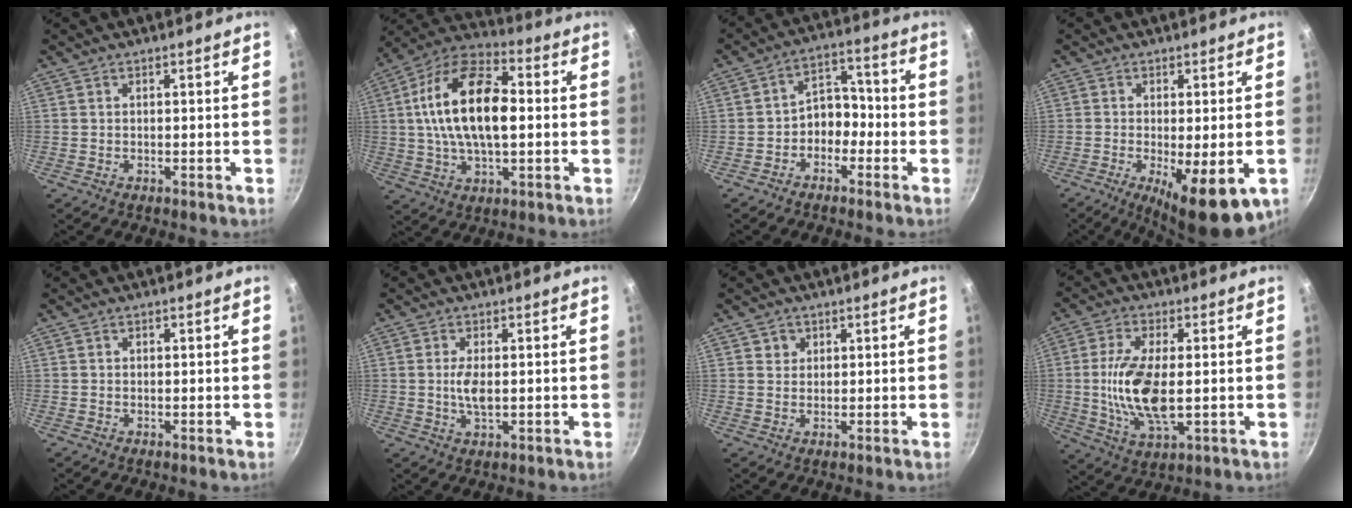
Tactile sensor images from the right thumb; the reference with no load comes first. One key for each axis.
{"total": 19.5, "fx": 1.6, "fy": 10.0, "fz": 16.7, "tx": -0.296, "ty": 0.023, "tz": 0.020}
{"total": 7.0, "fx": -2.3, "fy": 5.3, "fz": 4.0, "tx": -0.024, "ty": 0.042, "tz": -0.054}
{"total": 13.4, "fx": -5.0, "fy": 4.5, "fz": 11.6, "tx": -0.152, "ty": -0.015, "tz": -0.063}
{"total": 0.5, "fx": 0.1, "fy": 0.5, "fz": 0.2, "tx": 0.001, "ty": 0.001, "tz": -0.002}
{"total": 4.2, "fx": 0.0, "fy": 1.9, "fz": 3.8, "tx": -0.077, "ty": -0.005, "tz": 0.001}
{"total": 2.3, "fx": 1.1, "fy": 2.0, "fz": 0.5, "tx": 0.005, "ty": -0.006, "tz": 0.014}
{"total": 13.5, "fx": -0.5, "fy": 5.8, "fz": 12.2, "tx": -0.245, "ty": -0.011, "tz": -0.005}